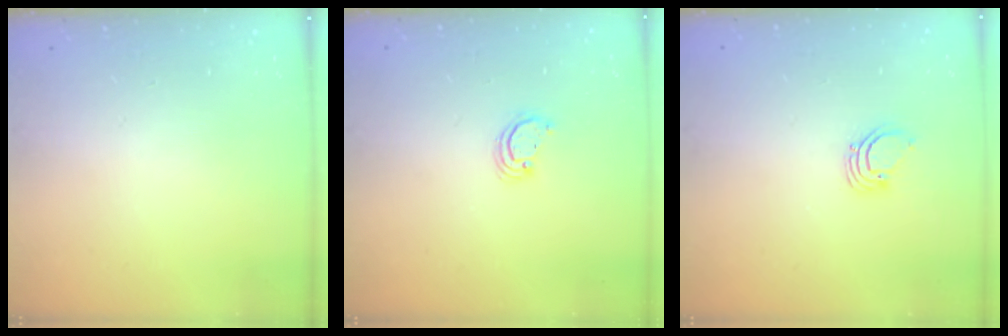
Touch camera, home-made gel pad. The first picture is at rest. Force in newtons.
{"total": 2.8, "press": 2.8, "slide": 0.2}
{"total": 2.7, "press": 2.7, "slide": 0.1}